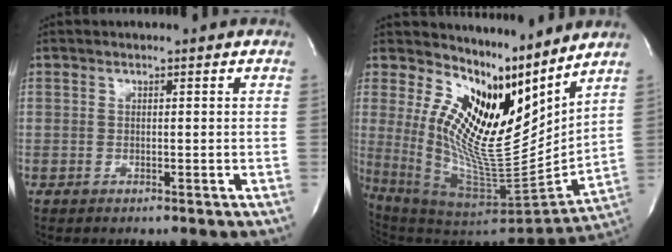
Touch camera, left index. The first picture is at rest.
{"total": 14.3, "force": [10.2, 2.9, 9.6], "torque": [-0.153, -0.039, 0.193]}